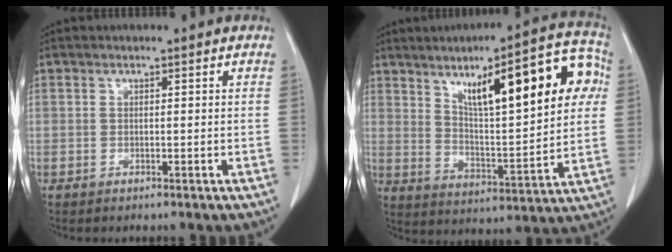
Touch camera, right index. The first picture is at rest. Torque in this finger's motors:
{"motor_torque": [1.34, 0.80, 0.36, 0.21]}